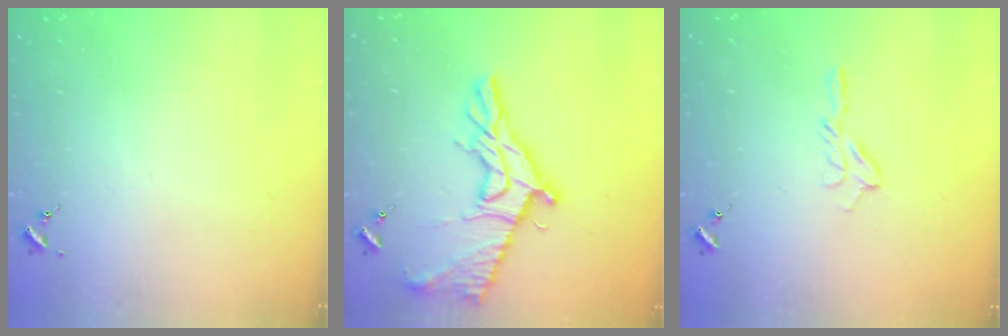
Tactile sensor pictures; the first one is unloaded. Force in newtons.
{"total": 16.7, "press": 16.7, "slide": 0.7}
{"total": 6.9, "press": 6.9, "slide": 0.7}